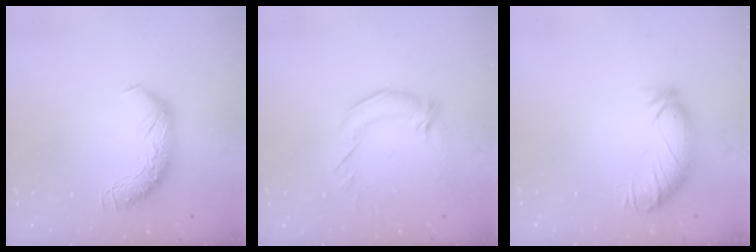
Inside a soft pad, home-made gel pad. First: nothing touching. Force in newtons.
{"total": 2.3, "press": 0.8, "slide": 2.1}
{"total": 3.4, "press": 3.0, "slide": 1.6}